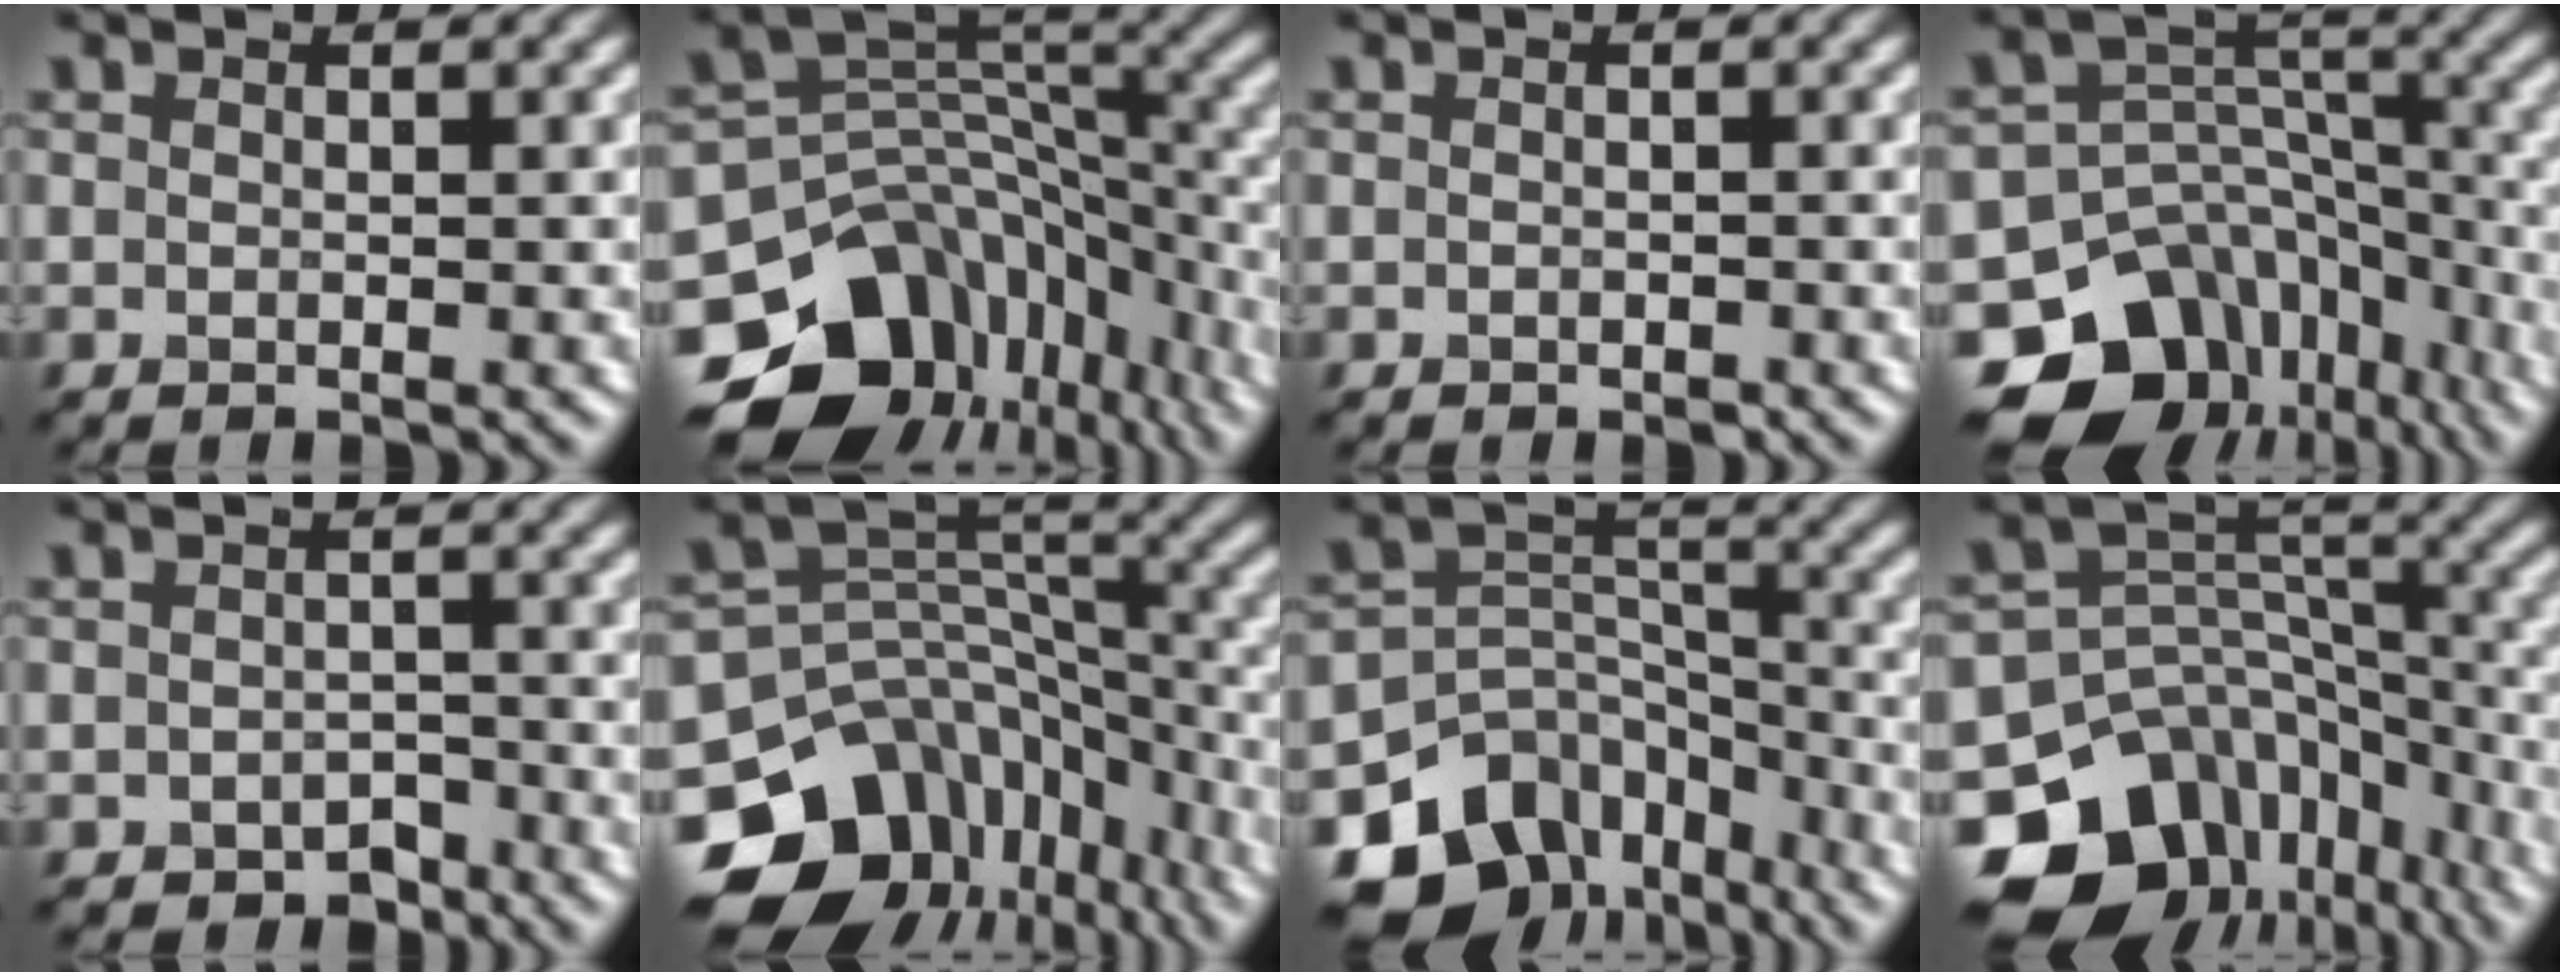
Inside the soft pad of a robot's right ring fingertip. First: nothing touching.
{"total": 15.3, "force": [-7.9, 10.9, 7.3], "torque": [-0.153, -0.001, -0.109]}
{"total": 0.6, "force": [-0.3, 0.3, -0.4], "torque": [0.009, -0.005, -0.003]}
{"total": 15.4, "force": [-10.4, 10.6, 4.0], "torque": [-0.099, -0.003, -0.140]}
{"total": 2.3, "force": [-1.7, 1.5, 0.4], "torque": [0.002, -0.002, -0.023]}
{"total": 15.0, "force": [-8.5, 10.6, 6.3], "torque": [-0.151, 0.002, -0.117]}
{"total": 12.9, "force": [-8.8, 8.6, 3.9], "torque": [-0.077, 0.005, -0.130]}
{"total": 14.4, "force": [-9.2, 9.9, 4.9], "torque": [-0.118, 0.006, -0.129]}